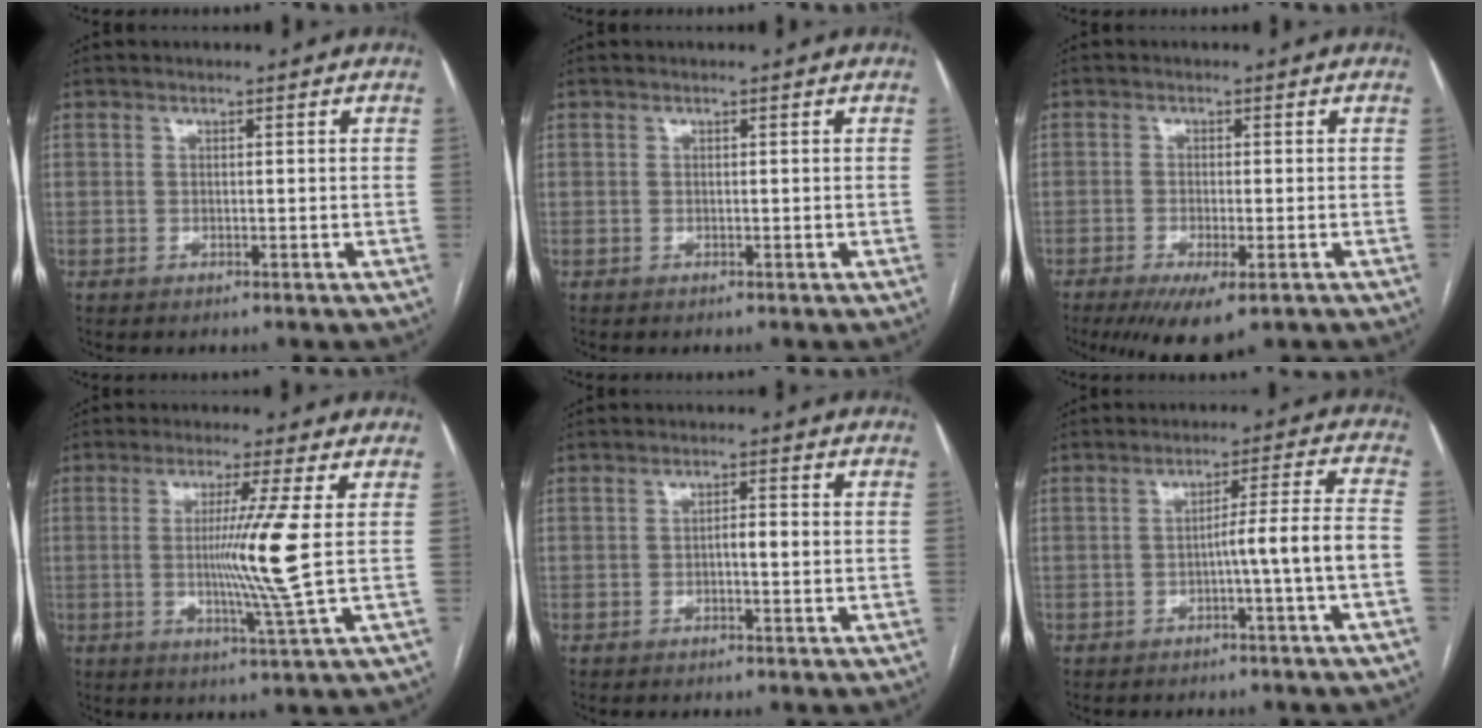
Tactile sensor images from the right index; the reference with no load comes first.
{"total": 0.0}
{"total": 7.2, "force": [-4.4, 1.7, 5.4], "torque": [-0.084, -0.018, -0.068]}
{"total": 8.9, "force": [0.5, -2.4, 8.5], "torque": [-0.159, -0.020, 0.014]}
{"total": 2.2, "force": [-0.2, 0.4, 2.1], "torque": [-0.035, 0.003, -0.005]}
{"total": 6.8, "force": [-2.3, -1.3, 6.2], "torque": [-0.085, 0.015, -0.034]}